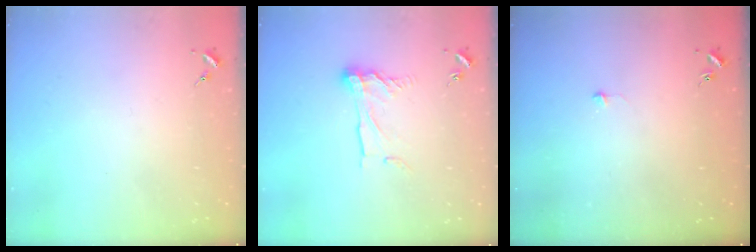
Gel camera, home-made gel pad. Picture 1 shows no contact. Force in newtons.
{"total": 10.8, "press": 10.8, "slide": 0.9}
{"total": 4.3, "press": 4.3, "slide": 0.3}